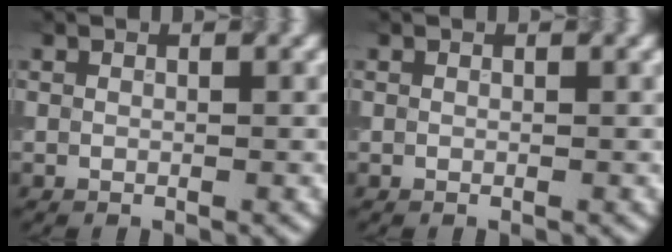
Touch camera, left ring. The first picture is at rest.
{"total": 0.0}